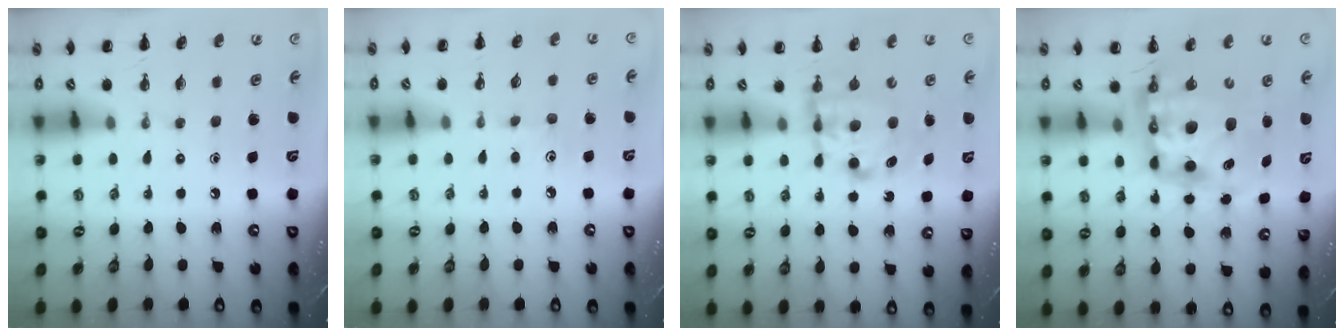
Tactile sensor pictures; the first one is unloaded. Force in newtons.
{"total": 3.8, "press": 3.6, "slide": 1.2}
{"total": 6.3, "press": 6.3, "slide": 0.3}
{"total": 11.5, "press": 11.2, "slide": 2.7}